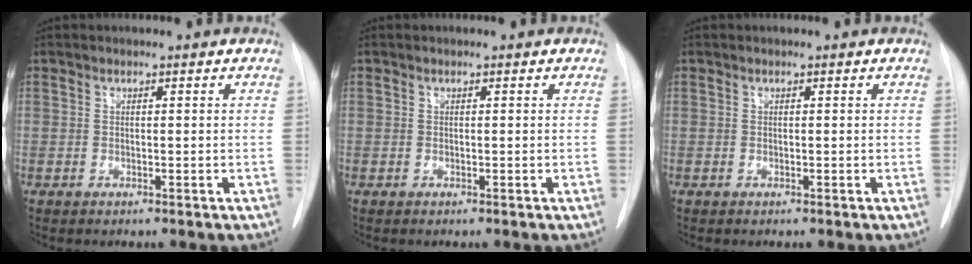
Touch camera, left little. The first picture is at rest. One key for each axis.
{"total": 0.0}
{"total": 0.0}